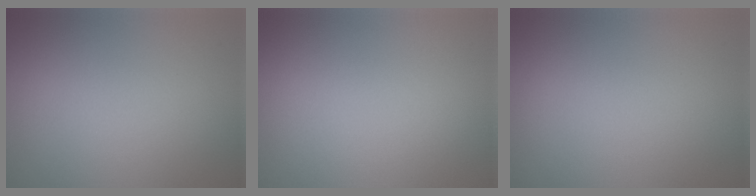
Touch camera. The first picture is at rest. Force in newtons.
{"total": 0.0}
{"total": 0.0}